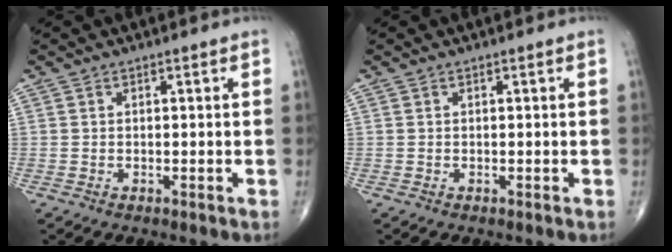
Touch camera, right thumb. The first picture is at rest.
{"total": 0.0}